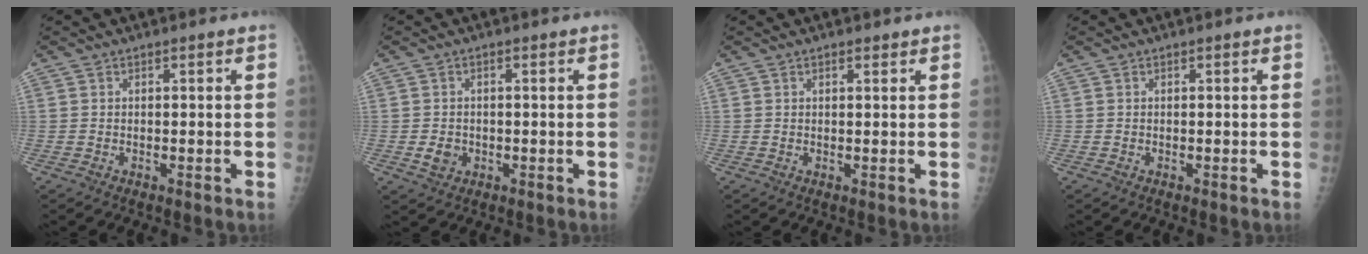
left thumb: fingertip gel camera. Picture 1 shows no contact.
{"total": 2.9, "force": [-0.6, 2.4, 1.5], "torque": [-0.019, 0.001, -0.005]}
{"total": 1.1, "force": [0.8, 0.4, 0.7], "torque": [-0.009, -0.003, 0.011]}
{"total": 0.0}